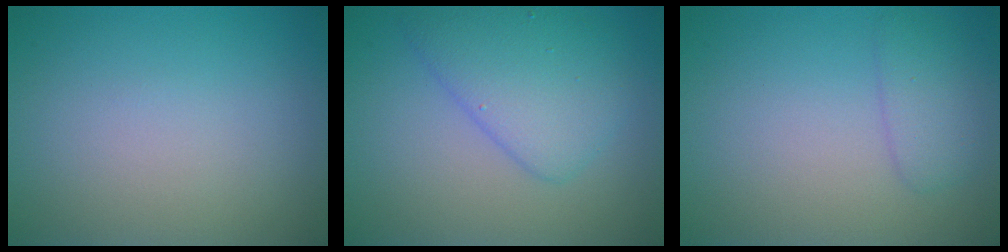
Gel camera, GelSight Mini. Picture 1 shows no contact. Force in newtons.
{"total": 4.6, "press": 4.6, "slide": 0.1}
{"total": 2.1, "press": 2.1, "slide": 0.1}